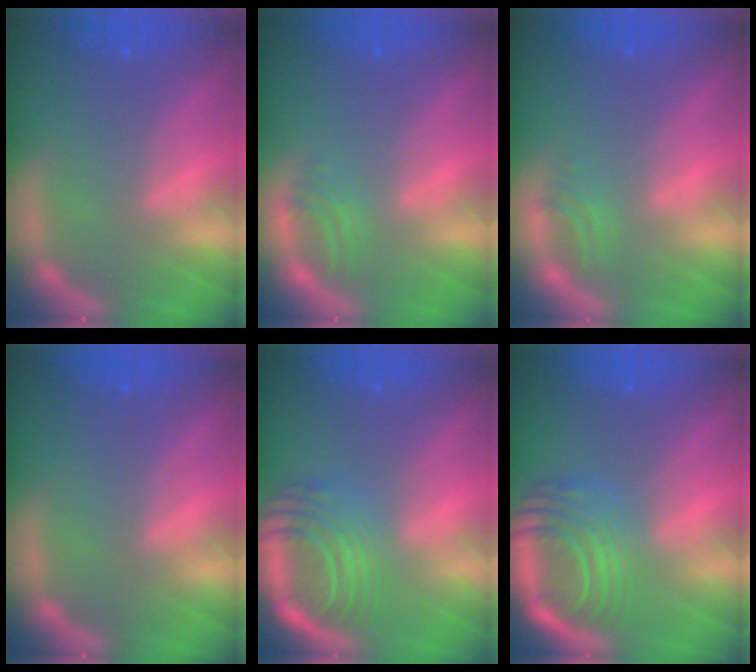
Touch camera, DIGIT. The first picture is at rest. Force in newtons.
{"total": 2.0}
{"total": 1.5}
{"total": 0.0}
{"total": 8.5}
{"total": 9.5}